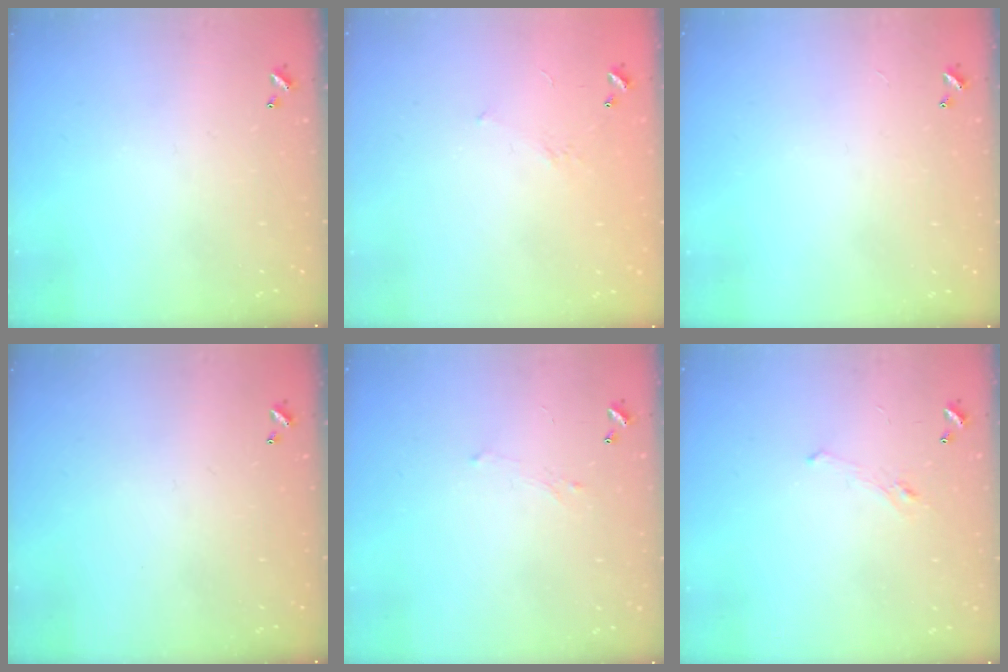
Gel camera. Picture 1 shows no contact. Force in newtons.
{"total": 4.5, "press": 4.3, "slide": 1.0}
{"total": 2.6, "press": 2.6, "slide": 0.3}
{"total": 0.0}
{"total": 0.8, "press": 0.6, "slide": 0.6}
{"total": 1.2, "press": 0.8, "slide": 0.9}